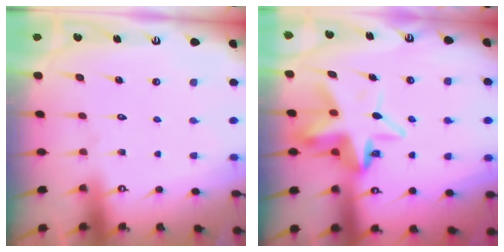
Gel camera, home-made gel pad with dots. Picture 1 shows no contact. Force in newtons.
{"total": 10.8, "press": 10.3, "slide": 3.1}